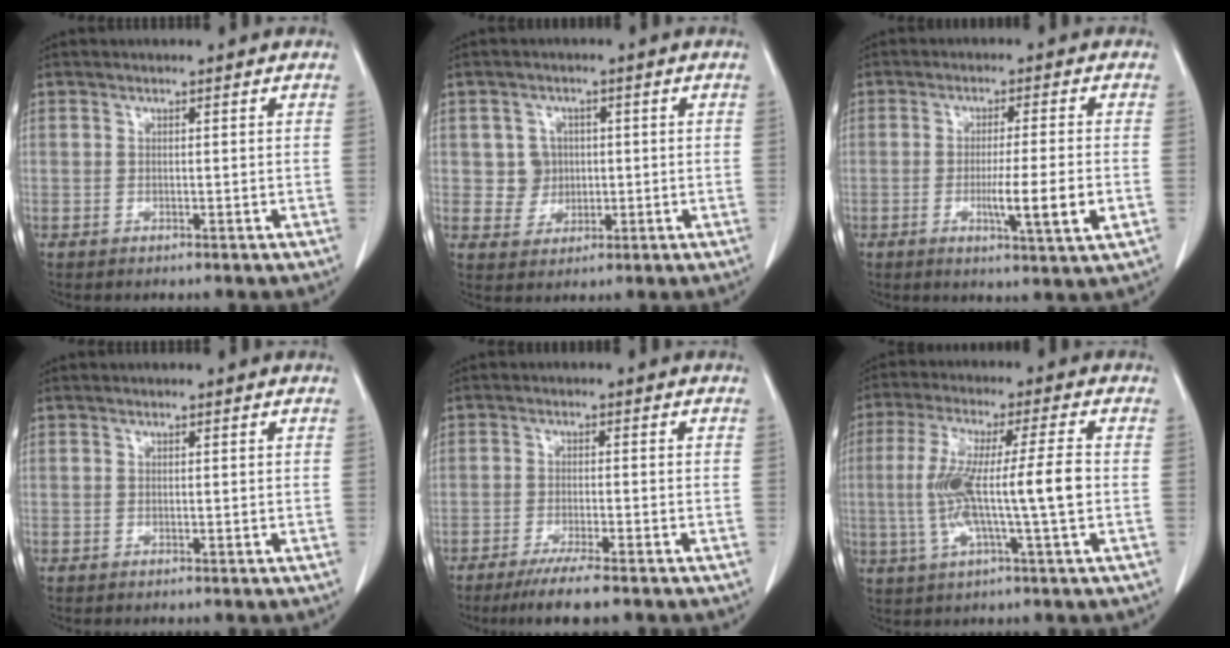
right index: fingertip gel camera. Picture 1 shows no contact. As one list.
[{"total": 4.1, "force": [0.6, 4.0, 0.7], "torque": [-0.004, 0.010, 0.013]}, {"total": 8.0, "force": [-2.0, -0.3, 7.7], "torque": [-0.122, -0.017, -0.031]}, {"total": 0.0}, {"total": 7.0, "force": [-5.3, 0.0, 4.5], "torque": [-0.068, -0.016, -0.082]}, {"total": 11.8, "force": [-1.0, 0.2, 11.8], "torque": [-0.236, 0.009, -0.022]}]